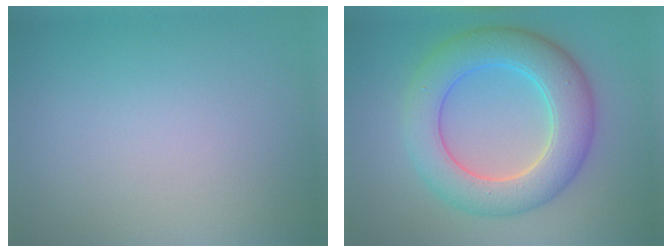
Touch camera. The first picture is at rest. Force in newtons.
{"total": 7.3, "press": 7.3, "slide": 0.5}